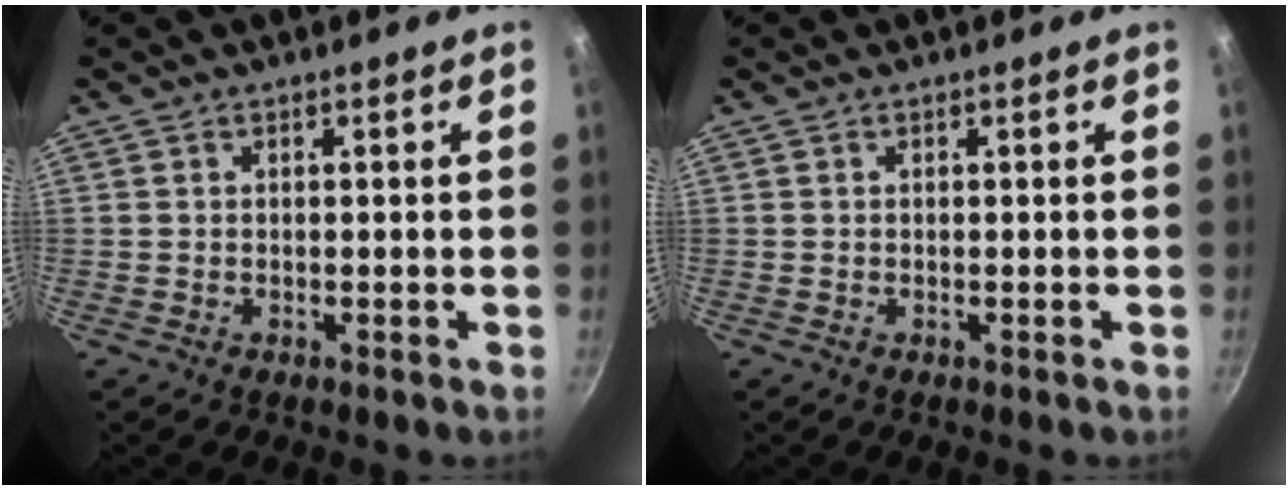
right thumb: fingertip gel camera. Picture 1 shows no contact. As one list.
[{"total": 0.0}]